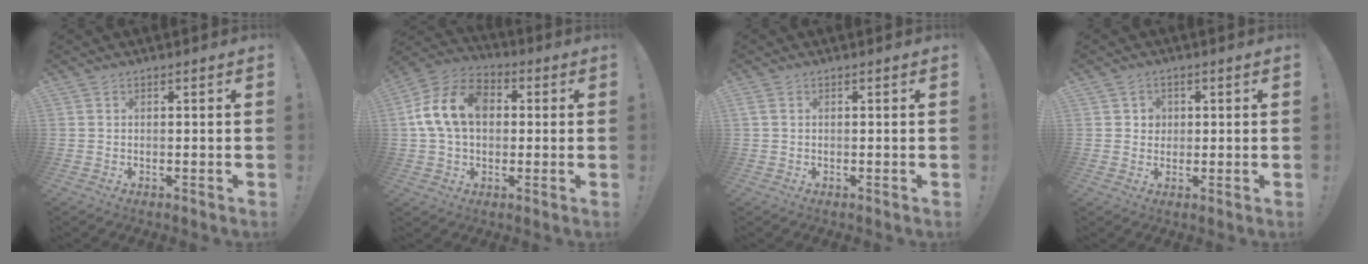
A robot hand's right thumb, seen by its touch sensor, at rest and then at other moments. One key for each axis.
{"total": 16.0, "fx": 2.5, "fy": 11.6, "fz": 10.6, "tx": -0.187, "ty": 0.016, "tz": 0.050}
{"total": 1.3, "fx": 0.4, "fy": 0.9, "fz": 0.9, "tx": -0.026, "ty": 0.006, "tz": 0.009}
{"total": 3.1, "fx": 0.6, "fy": 2.9, "fz": 0.6, "tx": -0.009, "ty": -0.001, "tz": 0.010}